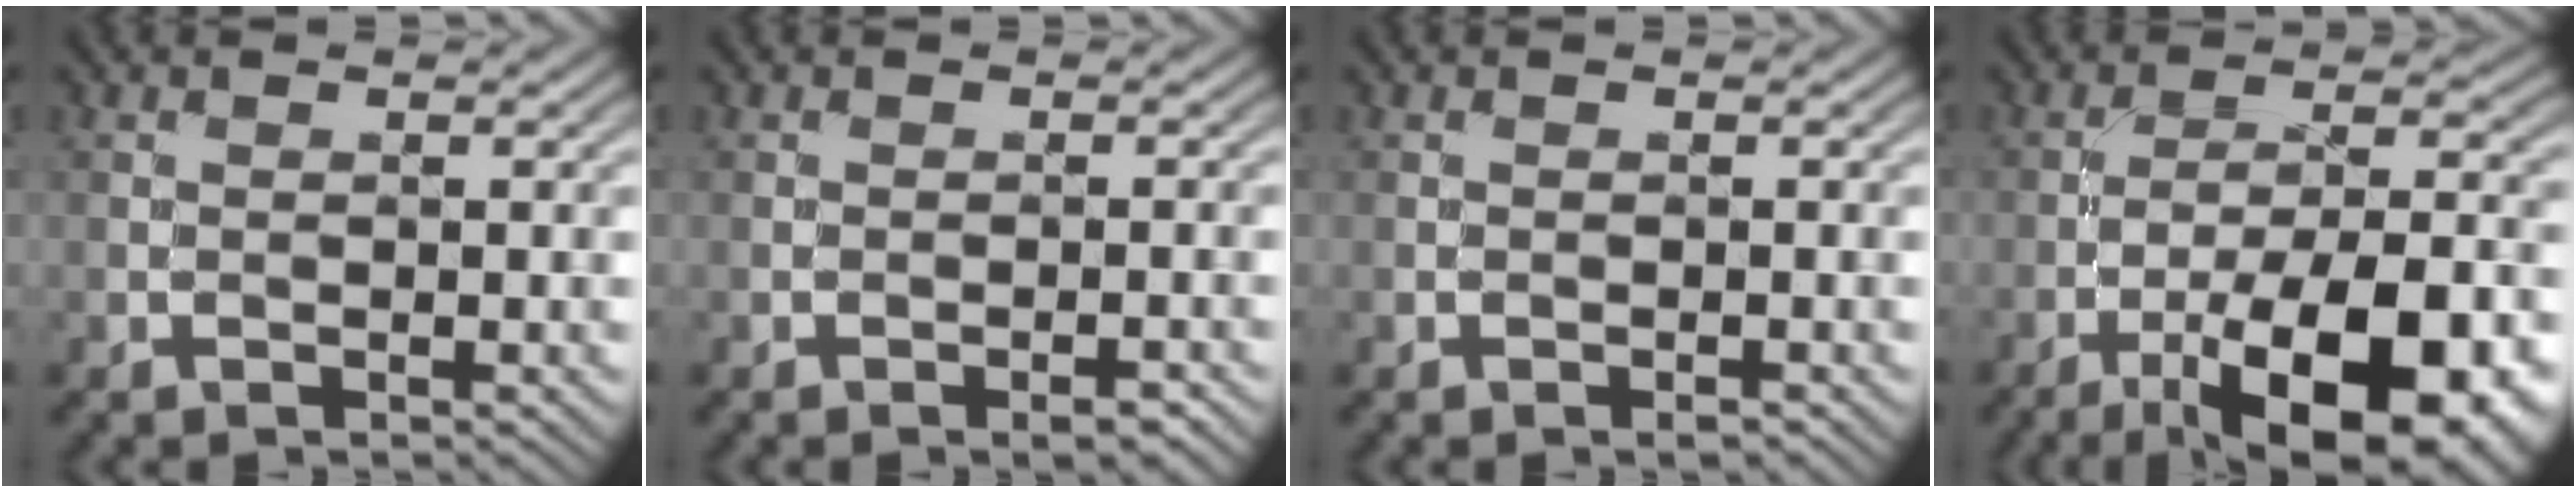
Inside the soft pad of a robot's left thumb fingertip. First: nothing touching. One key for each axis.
{"total": 1.6, "fx": -1.0, "fy": 0.5, "fz": 1.1, "tx": -0.018, "ty": 0.001, "tz": -0.017}
{"total": 0.5, "fx": -0.4, "fy": 0.2, "fz": 0.3, "tx": -0.007, "ty": 0.000, "tz": -0.007}
{"total": 16.3, "fx": -8.9, "fy": 5.5, "fz": 12.5, "tx": -0.179, "ty": -0.007, "tz": -0.135}